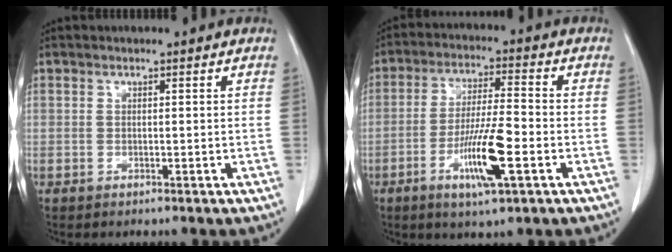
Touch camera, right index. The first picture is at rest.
{"total": 10.0, "force": [-3.8, 0.1, 9.3], "torque": [-0.177, -0.015, -0.072]}